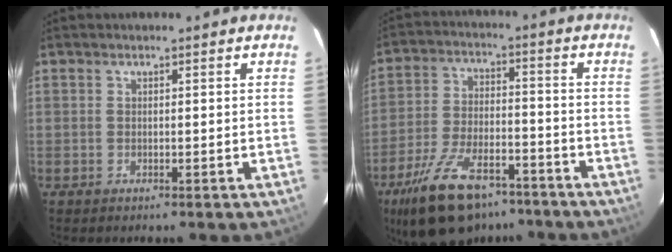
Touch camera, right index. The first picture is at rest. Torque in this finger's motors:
{"motor_torque": [1.26, -0.88, 0.73, 0.17]}